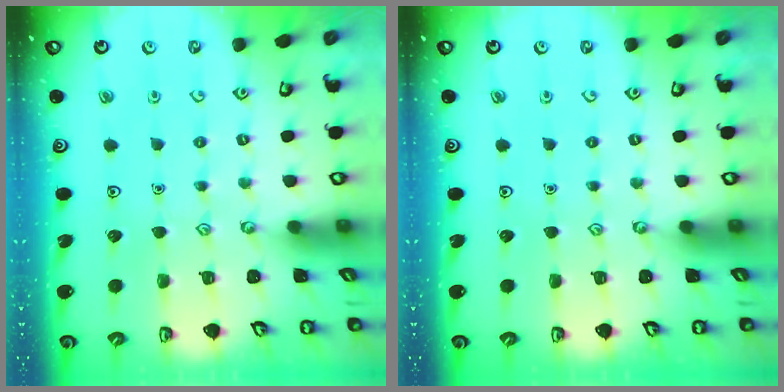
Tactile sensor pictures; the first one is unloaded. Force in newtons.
{"total": 0.0}